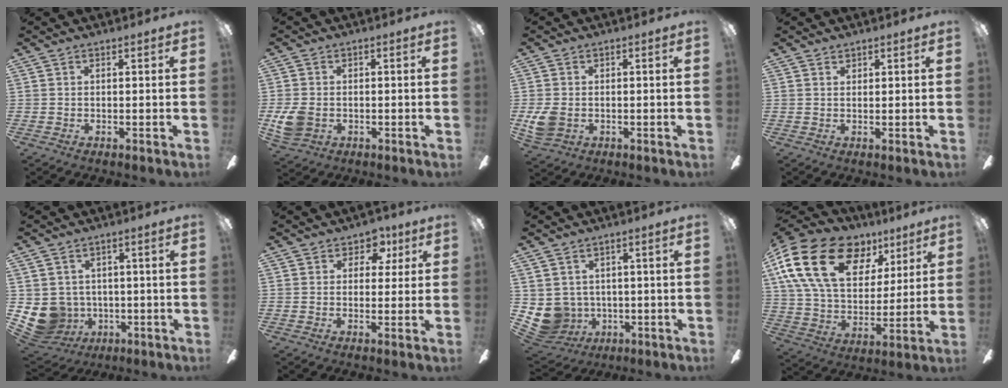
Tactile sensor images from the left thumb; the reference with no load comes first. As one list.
[{"total": 6.4, "force": [-1.2, 4.7, 4.1], "torque": [-0.091, 0.009, -0.020]}, {"total": 5.5, "force": [-0.9, 4.1, 3.6], "torque": [-0.069, 0.004, -0.015]}, {"total": 0.9, "force": [0.8, 0.4, 0.2], "torque": [-0.005, 0.000, 0.015]}, {"total": 8.5, "force": [-1.3, 8.2, 2.1], "torque": [-0.092, -0.002, -0.019]}, {"total": 5.3, "force": [2.7, 4.0, 2.3], "torque": [-0.026, -0.005, 0.044]}, {"total": 6.6, "force": [0.2, 6.5, 1.0], "torque": [-0.074, -0.011, 0.009]}, {"total": 24.4, "force": [11.0, 15.6, 15.2], "torque": [-0.286, -0.033, 0.198]}]